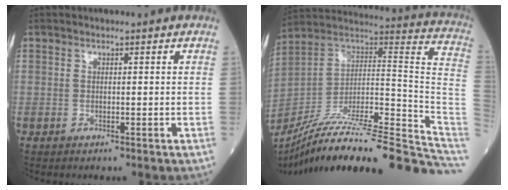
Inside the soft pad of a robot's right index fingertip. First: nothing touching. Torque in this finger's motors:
{"motor_torque": [-0.85, -1.29, 0.11, 0.01]}